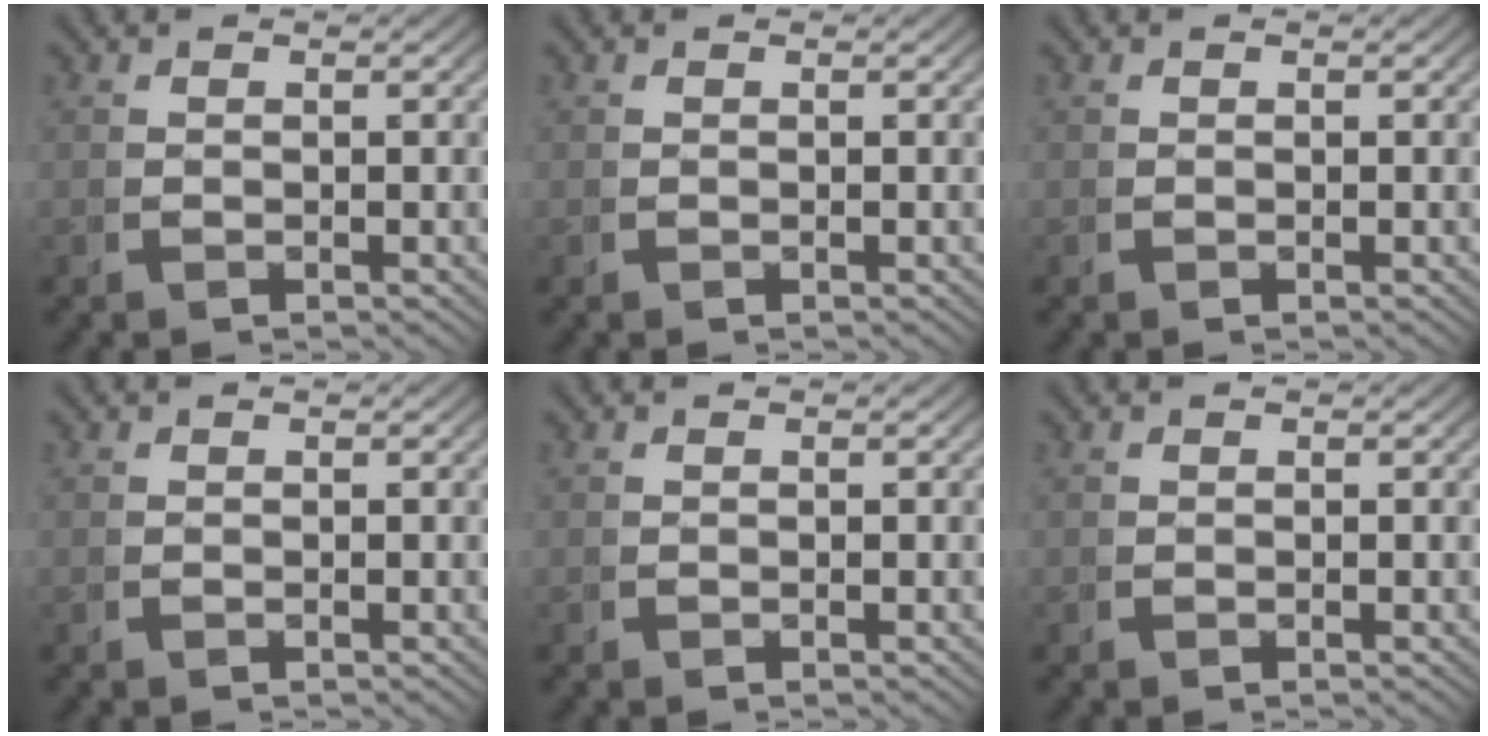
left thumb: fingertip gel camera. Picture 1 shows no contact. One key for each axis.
{"total": 0.0}
{"total": 0.0}
{"total": 0.0}
{"total": 0.0}
{"total": 0.0}